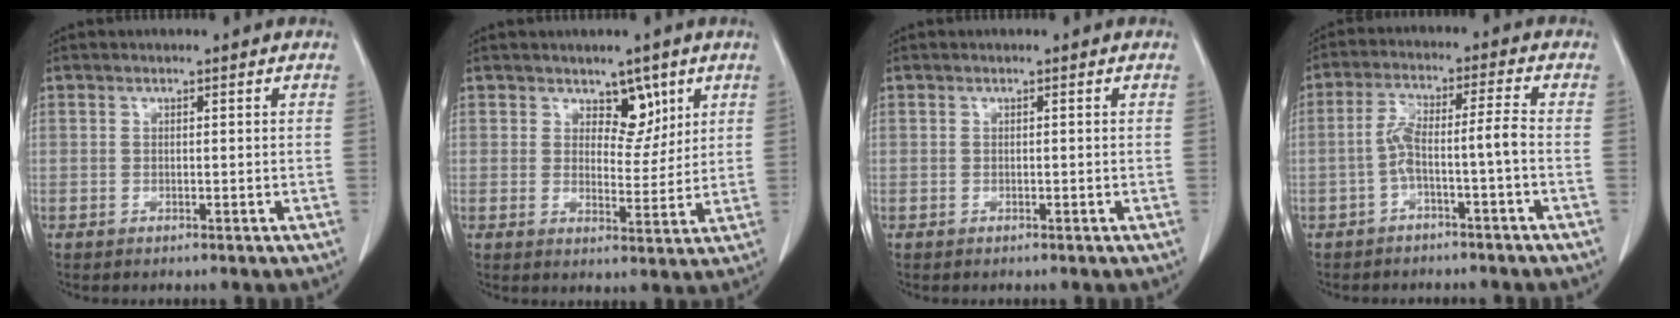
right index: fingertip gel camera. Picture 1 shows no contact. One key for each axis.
{"total": 4.9, "fx": 3.0, "fy": 2.7, "fz": 2.6, "tx": -0.025, "ty": -0.005, "tz": 0.049}
{"total": 0.0}
{"total": 5.6, "fx": -2.0, "fy": -0.1, "fz": 5.2, "tx": -0.104, "ty": 0.027, "tz": -0.033}